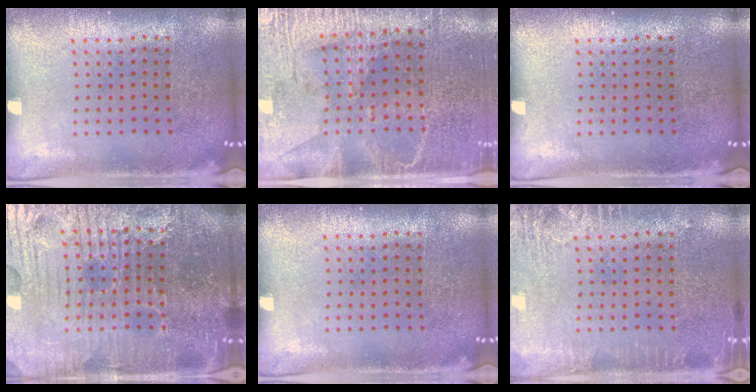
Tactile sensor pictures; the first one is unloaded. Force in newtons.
{"total": 3.0, "press": 2.8, "slide": 1.2}
{"total": 0.0}
{"total": 6.0, "press": 5.6, "slide": 2.2}
{"total": 0.0}
{"total": 2.7, "press": 2.7, "slide": 0.4}